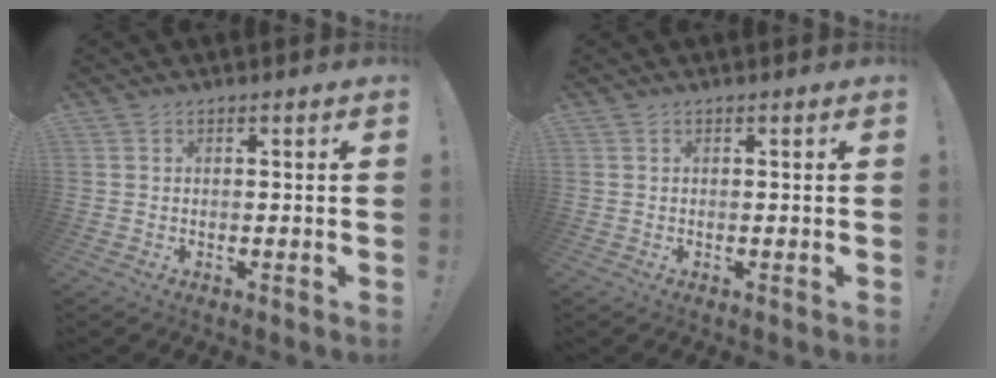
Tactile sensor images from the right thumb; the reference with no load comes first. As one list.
[{"total": 0.0}]